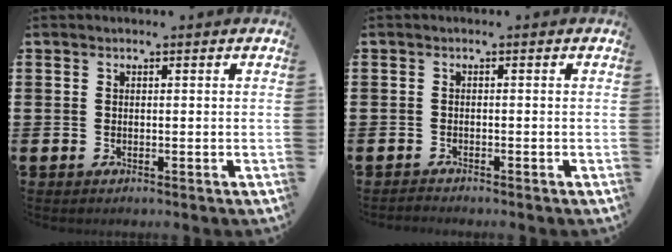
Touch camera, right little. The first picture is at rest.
{"total": 0.7, "force": [-0.7, 0.0, -0.1], "torque": [-0.001, -0.002, -0.014]}